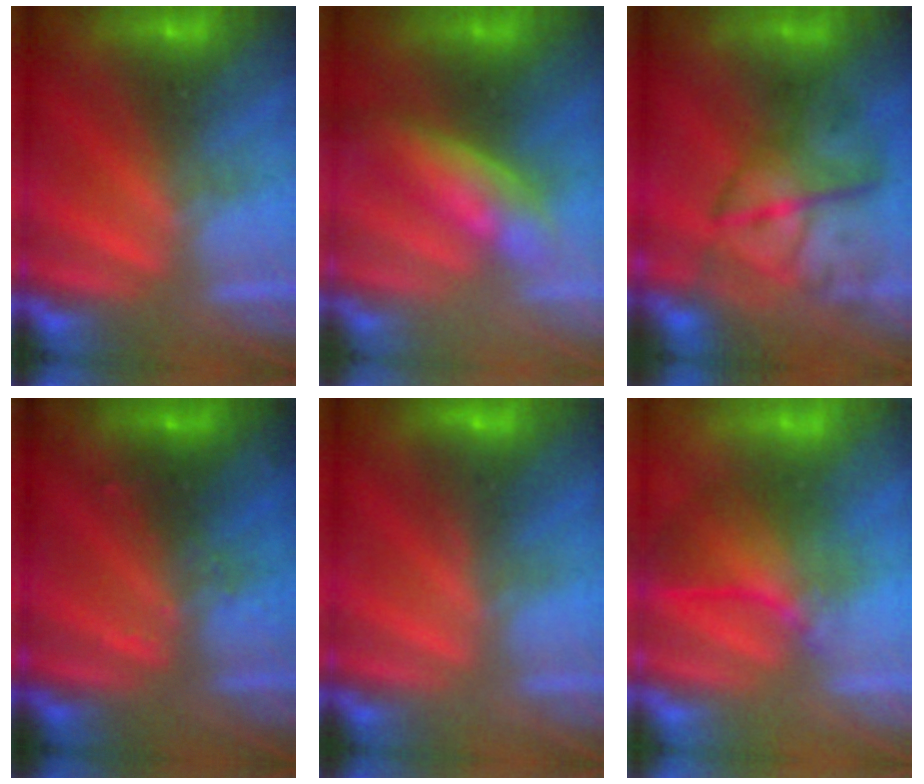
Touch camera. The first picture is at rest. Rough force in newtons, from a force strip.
{"total": 4.6}
{"total": 10.5}
{"total": 2.9}
{"total": 2.9}
{"total": 3.8}